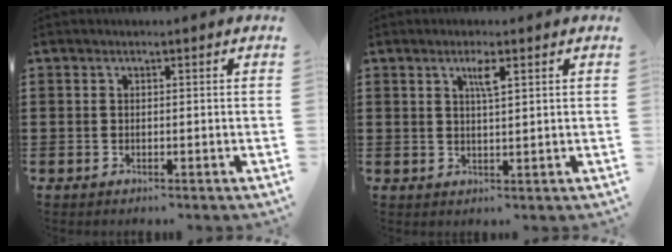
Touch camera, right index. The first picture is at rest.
{"total": 2.7, "force": [1.3, 0.3, 2.3], "torque": [-0.041, -0.002, 0.018]}